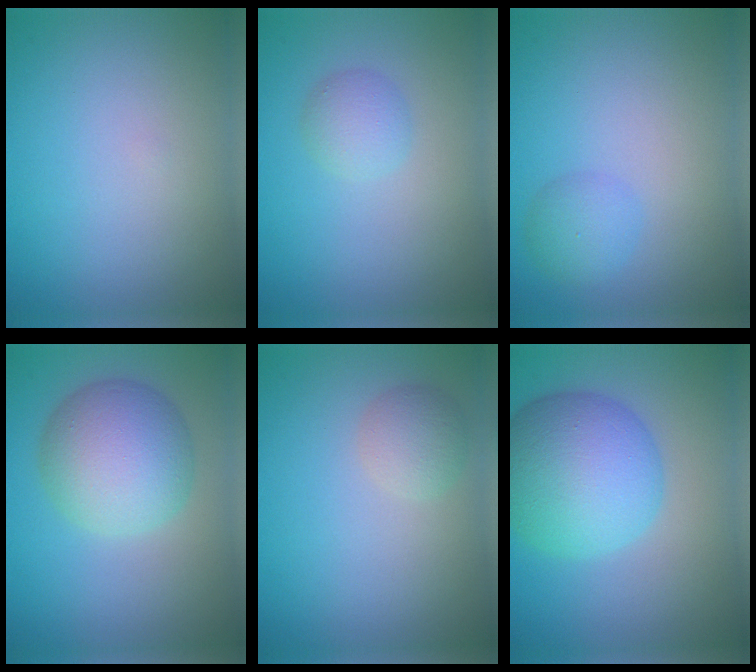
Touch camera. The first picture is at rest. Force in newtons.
{"total": 1.8, "press": 1.8, "slide": 0.1}
{"total": 2.0, "press": 2.0, "slide": 0.0}
{"total": 6.9, "press": 6.9, "slide": 0.2}
{"total": 2.0, "press": 2.0, "slide": 0.1}
{"total": 9.0, "press": 9.0, "slide": 0.2}